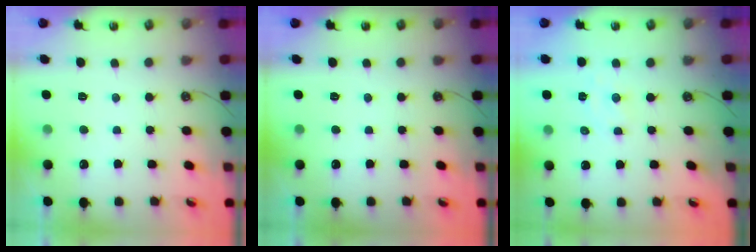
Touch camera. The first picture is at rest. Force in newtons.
{"total": 0.0}
{"total": 5.6, "press": 5.5, "slide": 0.4}